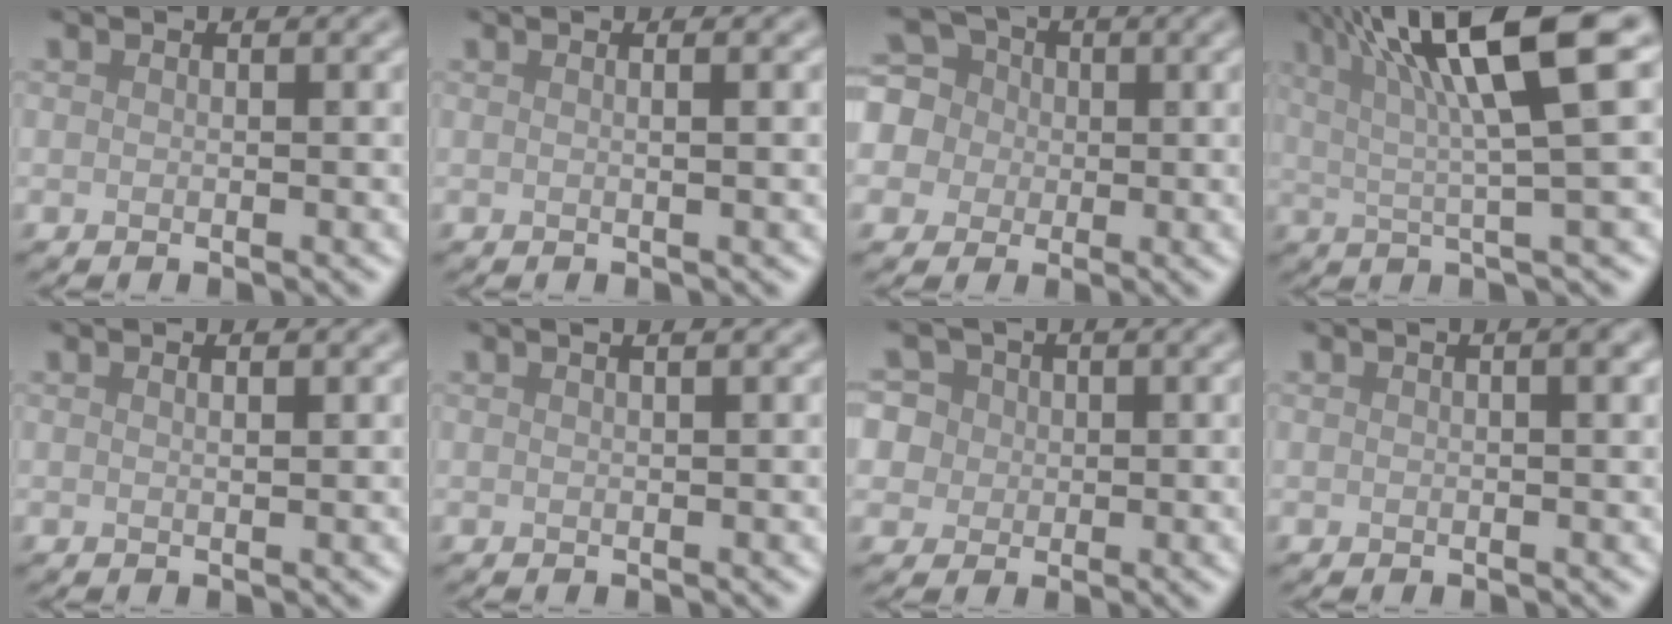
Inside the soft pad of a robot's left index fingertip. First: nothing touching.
{"total": 1.8, "force": [0.2, 0.7, 1.6], "torque": [-0.016, 0.006, -0.011]}
{"total": 8.8, "force": [1.7, 7.8, 3.6], "torque": [-0.082, 0.039, -0.005]}
{"total": 10.9, "force": [4.0, 1.9, 10.0], "torque": [-0.139, 0.022, 0.062]}
{"total": 1.1, "force": [0.5, 0.4, 0.9], "torque": [-0.006, 0.001, 0.002]}
{"total": 2.8, "force": [1.4, 1.4, 2.0], "torque": [-0.003, 0.009, -0.014]}
{"total": 8.1, "force": [3.3, 6.6, 3.3], "torque": [-0.063, 0.035, 0.024]}
{"total": 2.2, "force": [0.6, 0.7, 2.0], "torque": [-0.019, 0.006, 0.004]}